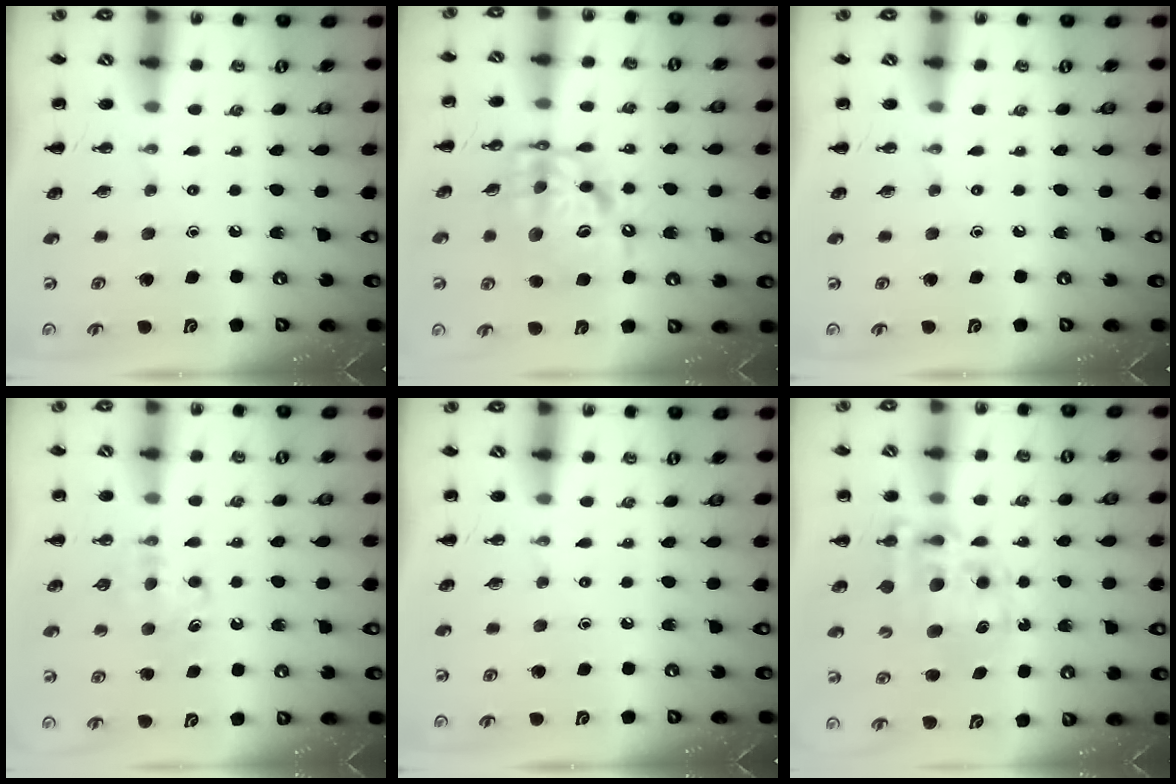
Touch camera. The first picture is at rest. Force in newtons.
{"total": 13.3, "press": 12.9, "slide": 3.3}
{"total": 0.0}
{"total": 6.0, "press": 5.8, "slide": 1.5}
{"total": 0.0}
{"total": 11.9, "press": 11.6, "slide": 2.7}